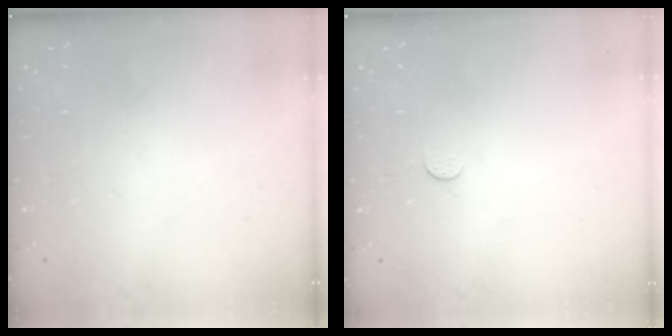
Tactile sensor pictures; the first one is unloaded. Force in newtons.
{"total": 3.1, "press": 3.1, "slide": 0.4}